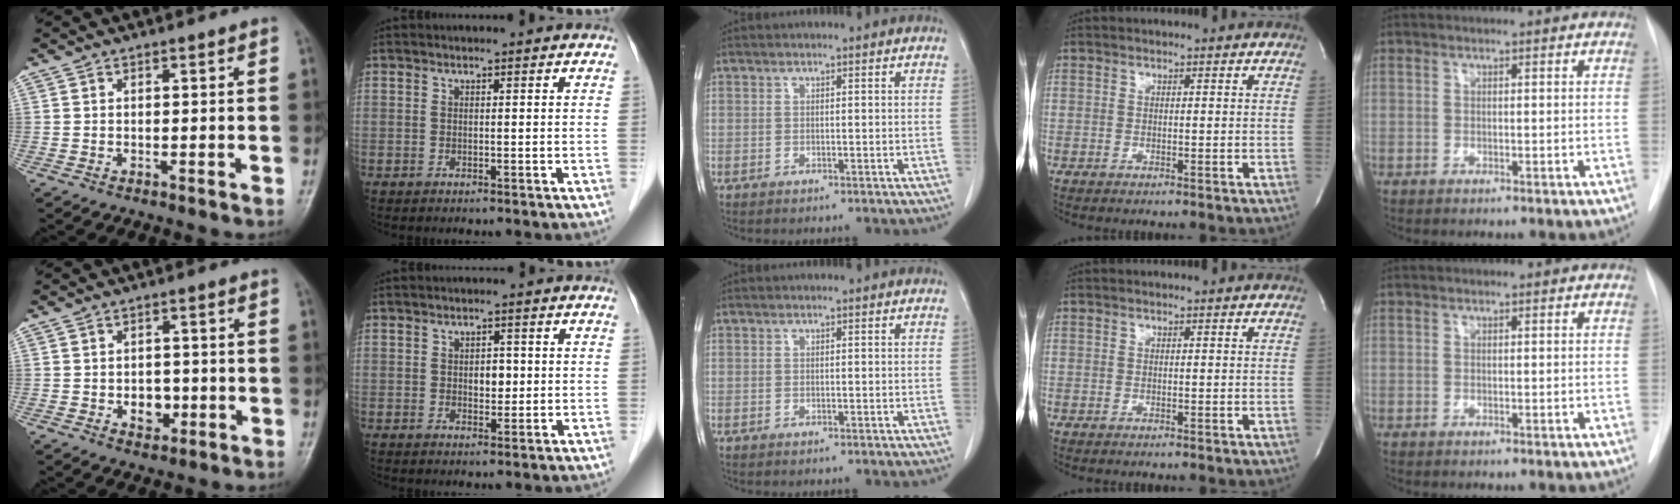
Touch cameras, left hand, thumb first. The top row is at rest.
{"thumb": {"total": 4.4, "force": [-1.0, 3.4, 2.7], "torque": [-0.018, 0.005, -0.012]}, "index": {"total": 2.4, "force": [0.1, 1.6, 1.8], "torque": [-0.026, 0.002, 0.005]}}